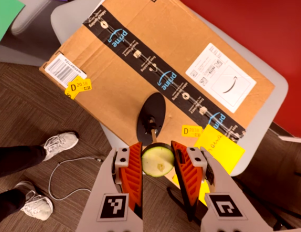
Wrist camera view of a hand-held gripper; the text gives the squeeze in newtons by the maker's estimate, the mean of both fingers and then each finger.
{"total": 10.5, "left": 10.7, "right": 10.2}